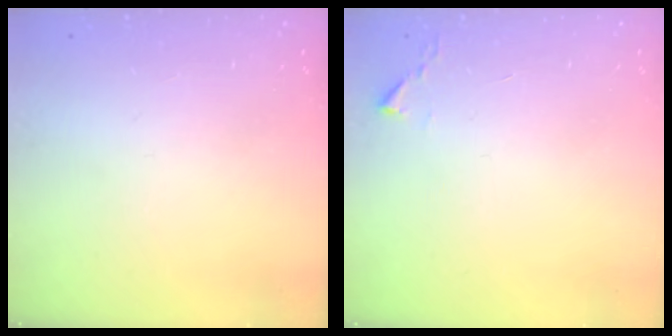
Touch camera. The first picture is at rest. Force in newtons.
{"total": 2.4, "press": 2.4, "slide": 0.3}